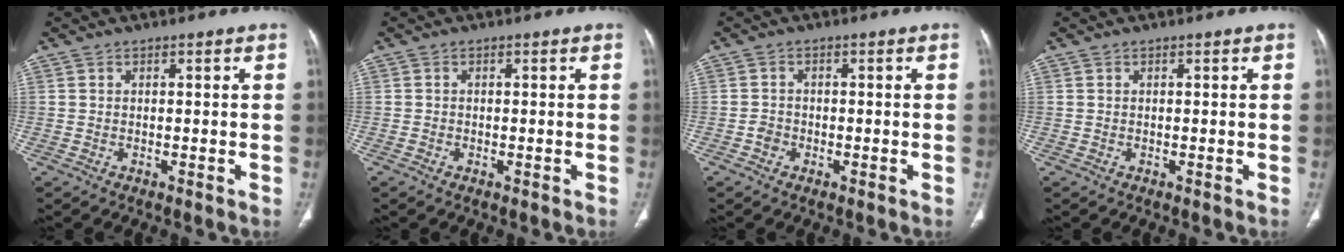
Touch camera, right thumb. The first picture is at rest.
{"total": 0.5, "force": [-0.3, 0.3, 0.3], "torque": [-0.008, 0.000, -0.007]}
{"total": 1.8, "force": [-0.8, 1.4, 0.7], "torque": [-0.010, 0.005, -0.018]}
{"total": 0.0}